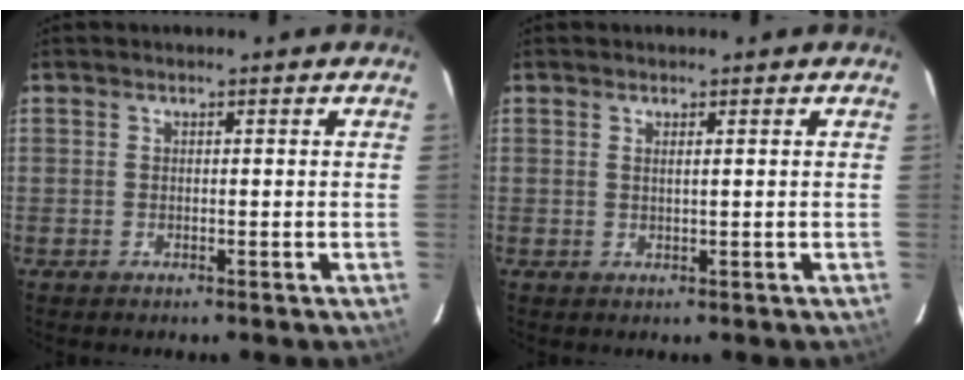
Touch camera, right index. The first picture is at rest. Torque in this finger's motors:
{"motor_torque": [0.00, 0.07, -0.03, 0.00]}